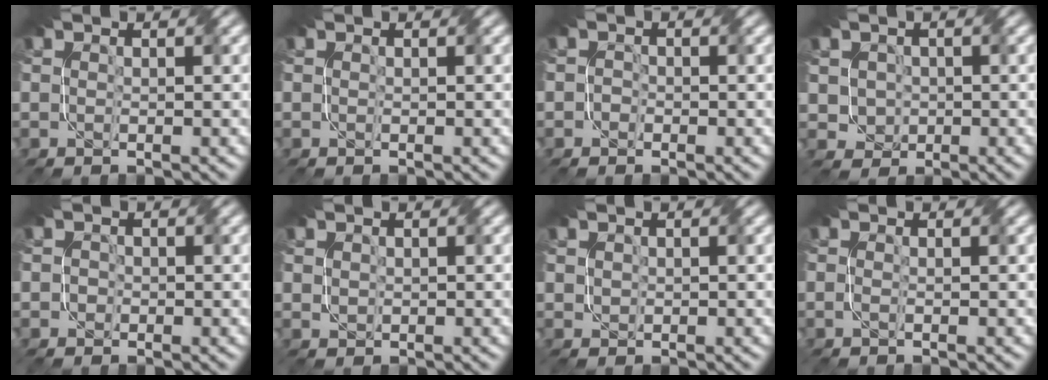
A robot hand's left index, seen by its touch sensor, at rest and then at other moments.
{"total": 0.0}
{"total": 0.8, "force": [-0.8, 0.2, -0.1], "torque": [0.014, 0.003, -0.016]}
{"total": 2.0, "force": [-0.1, 1.9, 0.6], "torque": [-0.014, 0.004, 0.011]}
{"total": 0.6, "force": [-0.3, 0.5, 0.1], "torque": [0.008, 0.006, -0.009]}
{"total": 0.9, "force": [0.3, 0.7, 0.5], "torque": [-0.022, 0.007, 0.017]}
{"total": 0.6, "force": [0.2, 0.5, 0.2], "torque": [-0.014, 0.004, 0.010]}
{"total": 0.7, "force": [-0.5, -0.4, 0.2], "torque": [-0.007, 0.003, -0.011]}